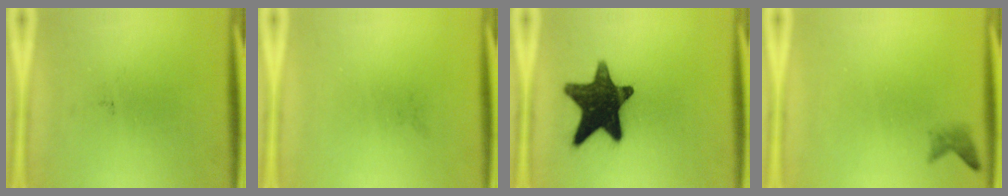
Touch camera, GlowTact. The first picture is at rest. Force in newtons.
{"total": 0.0}
{"total": 15.9}
{"total": 1.3}